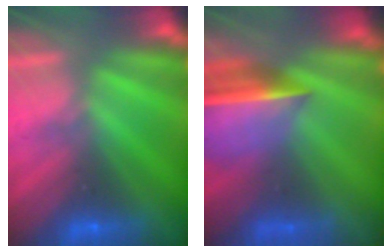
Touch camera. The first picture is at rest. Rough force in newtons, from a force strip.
{"total": 7.3}